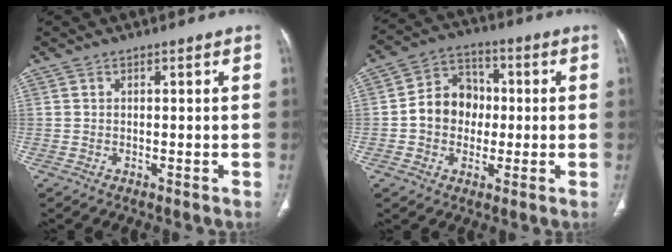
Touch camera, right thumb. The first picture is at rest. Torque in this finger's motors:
{"motor_torque": [1.10, 1.06, 0.83, -0.33, 0.03]}